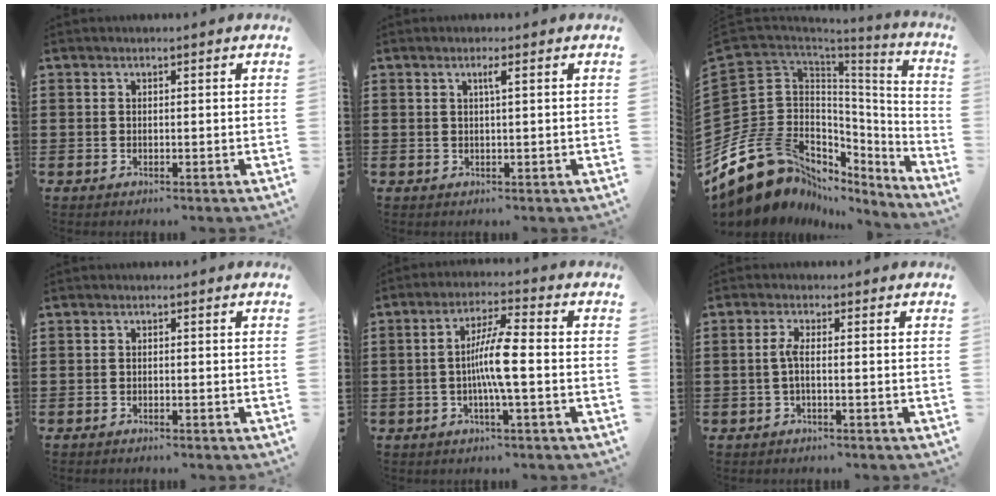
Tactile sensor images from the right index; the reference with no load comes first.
{"total": 1.3, "force": [0.5, -0.2, 1.2], "torque": [-0.023, -0.002, 0.006]}
{"total": 16.6, "force": [-7.3, 12.8, 7.6], "torque": [-0.214, -0.012, -0.119]}
{"total": 0.5, "force": [-0.5, 0.0, 0.0], "torque": [-0.001, -0.001, -0.011]}
{"total": 7.1, "force": [-1.1, 0.6, 7.0], "torque": [-0.138, -0.005, -0.028]}
{"total": 2.4, "force": [-0.5, 0.3, 2.3], "torque": [-0.060, -0.006, -0.016]}